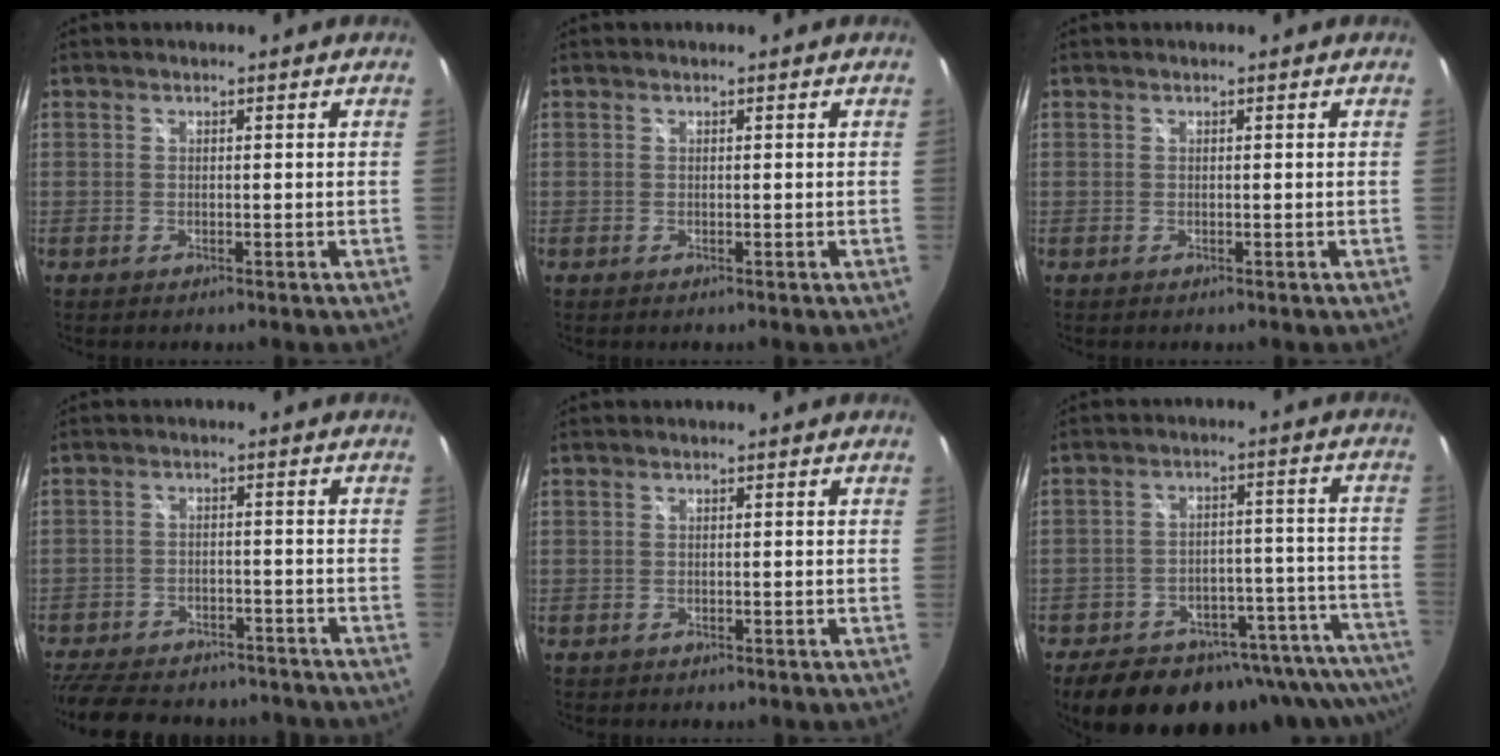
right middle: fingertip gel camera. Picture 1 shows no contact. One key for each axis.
{"total": 0.0}
{"total": 0.0}
{"total": 19.6, "fx": -16.2, "fy": 7.7, "fz": 7.9, "tx": -0.185, "ty": -0.003, "tz": -0.225}
{"total": 0.7, "fx": -0.5, "fy": 0.5, "fz": 0.2, "tx": -0.006, "ty": -0.003, "tz": -0.007}
{"total": 24.8, "fx": -21.2, "fy": 8.2, "fz": 9.7, "tx": -0.134, "ty": 0.003, "tz": -0.273}